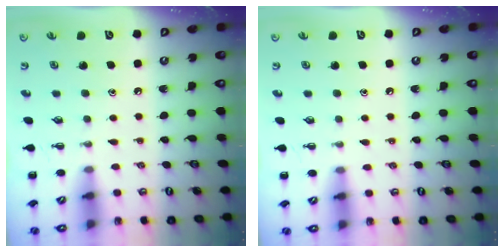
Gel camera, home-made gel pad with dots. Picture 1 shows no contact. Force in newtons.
{"total": 6.3, "press": 6.0, "slide": 2.0}